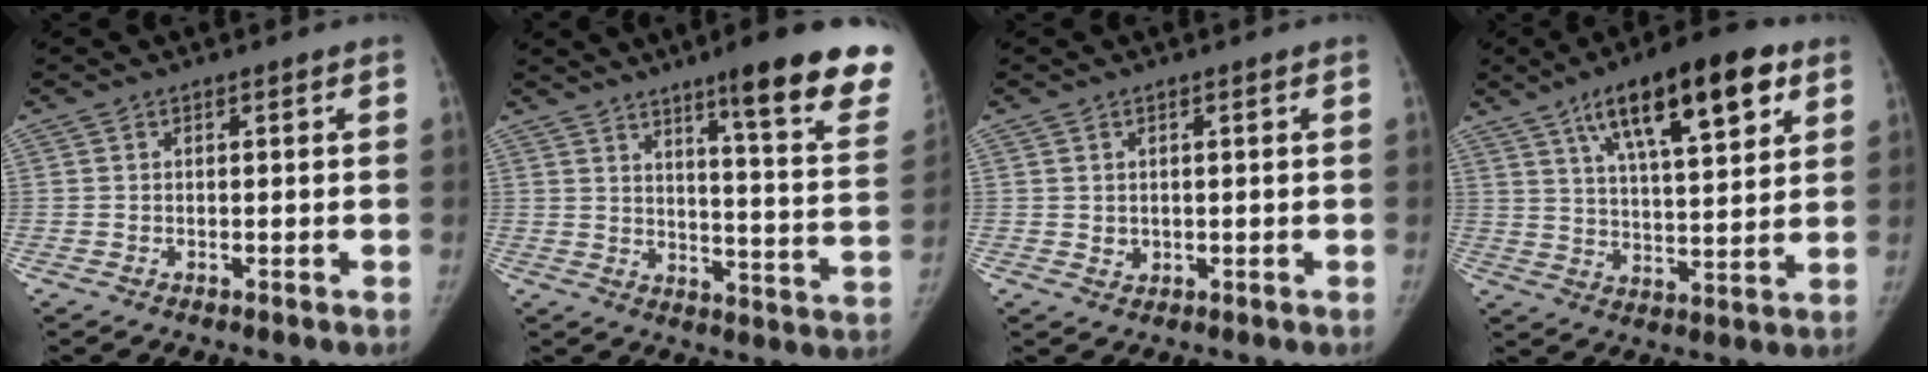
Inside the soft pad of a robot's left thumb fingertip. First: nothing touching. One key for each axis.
{"total": 21.5, "fx": 14.5, "fy": 2.7, "fz": 15.7, "tx": -0.182, "ty": -0.077, "tz": 0.189}
{"total": 1.5, "fx": 0.1, "fy": 1.4, "fz": 0.7, "tx": -0.006, "ty": -0.001, "tz": 0.007}
{"total": 19.0, "fx": 9.6, "fy": 6.3, "fz": 15.1, "tx": -0.209, "ty": -0.024, "tz": 0.153}